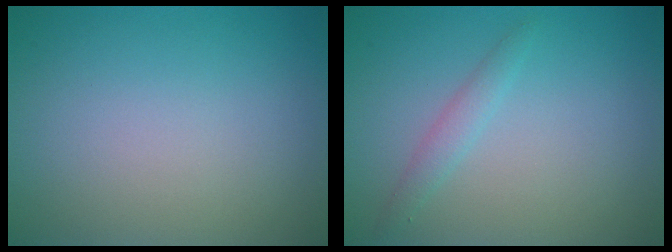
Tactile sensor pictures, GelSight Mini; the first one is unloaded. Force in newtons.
{"total": 1.4, "press": 1.4, "slide": 0.0}